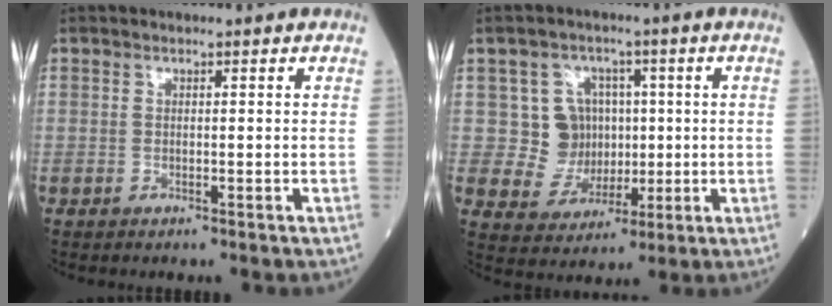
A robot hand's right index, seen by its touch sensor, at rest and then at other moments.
{"total": 7.4, "force": [1.2, 7.2, 1.4], "torque": [-0.022, 0.023, 0.030]}